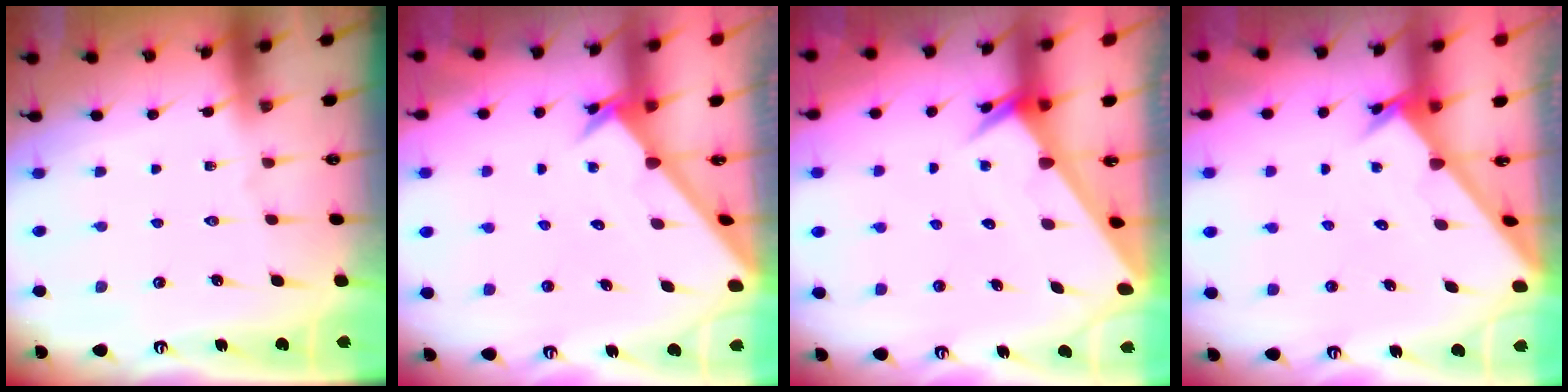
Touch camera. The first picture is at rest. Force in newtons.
{"total": 2.4, "press": 2.4, "slide": 0.2}
{"total": 2.9, "press": 2.9, "slide": 0.1}
{"total": 2.5, "press": 2.5, "slide": 0.2}